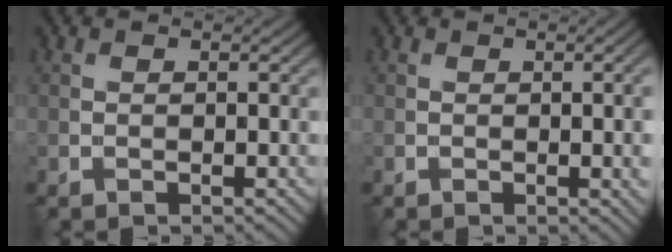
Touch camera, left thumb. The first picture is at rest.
{"total": 4.8, "force": [-0.2, 1.6, 4.6], "torque": [-0.046, -0.002, 0.002]}